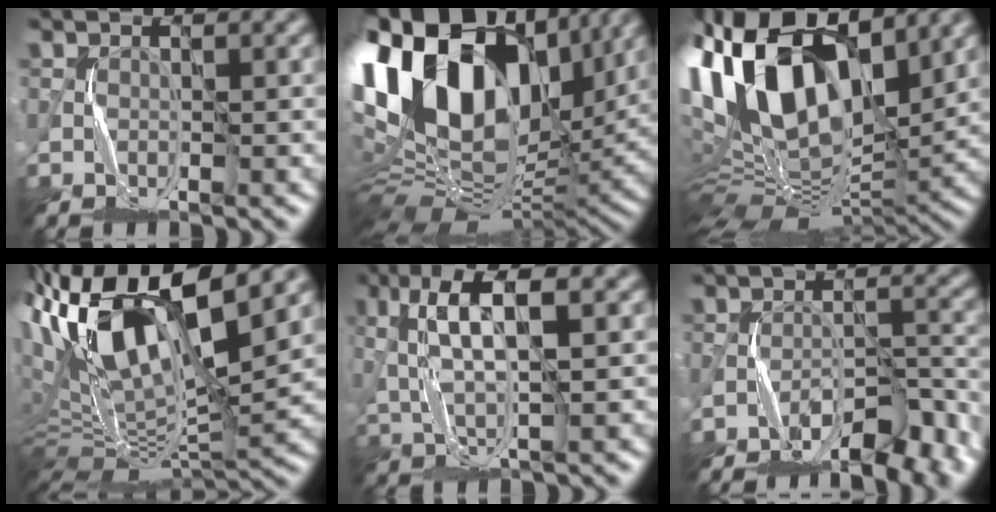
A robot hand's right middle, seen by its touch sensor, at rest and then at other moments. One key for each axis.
{"total": 19.2, "fx": 4.2, "fy": 11.9, "fz": 14.4, "tx": -0.277, "ty": 0.010, "tz": 0.081}
{"total": 17.2, "fx": 4.5, "fy": 9.4, "fz": 13.7, "tx": -0.265, "ty": 0.029, "tz": 0.073}
{"total": 16.4, "fx": 6.2, "fy": 5.9, "fz": 14.0, "tx": -0.272, "ty": 0.012, "tz": 0.113}
{"total": 6.1, "fx": 2.0, "fy": 1.8, "fz": 5.5, "tx": -0.116, "ty": 0.005, "tz": 0.036}
{"total": 7.7, "fx": -5.8, "fy": 2.4, "fz": 4.5, "tx": -0.059, "ty": 0.006, "tz": -0.097}